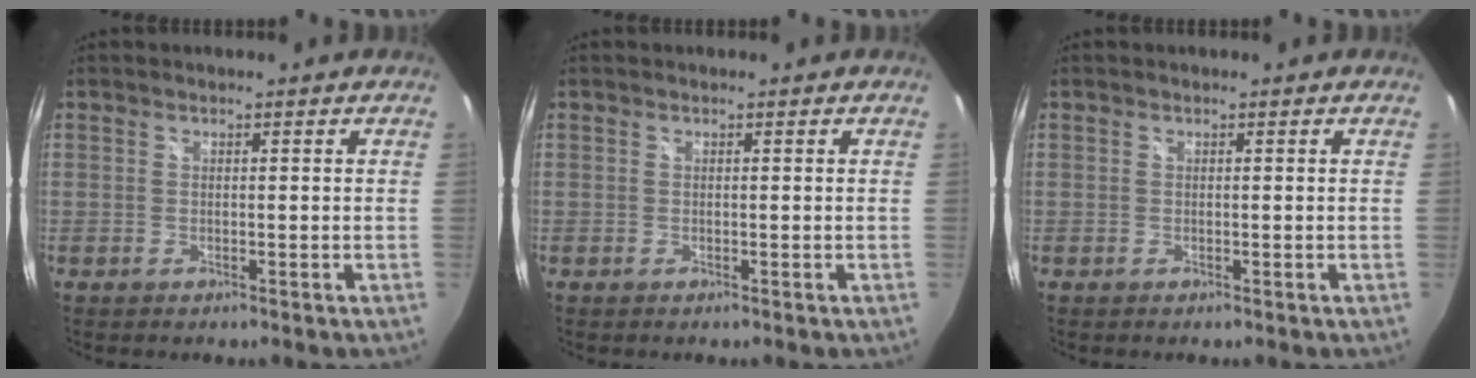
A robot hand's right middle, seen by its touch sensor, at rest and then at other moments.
{"total": 0.0}
{"total": 0.0}